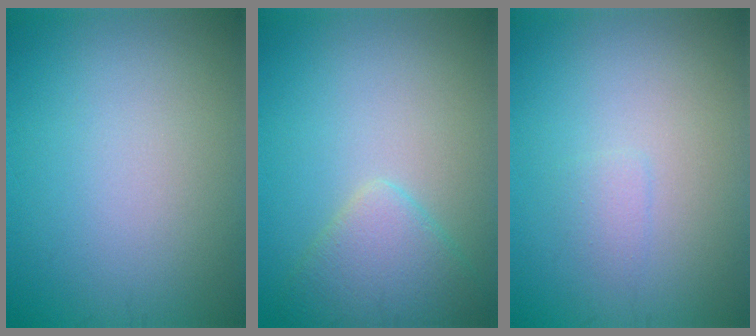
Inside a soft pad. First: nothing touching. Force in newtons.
{"total": 3.5, "press": 3.5, "slide": 0.2}
{"total": 0.9, "press": 0.9, "slide": 0.1}